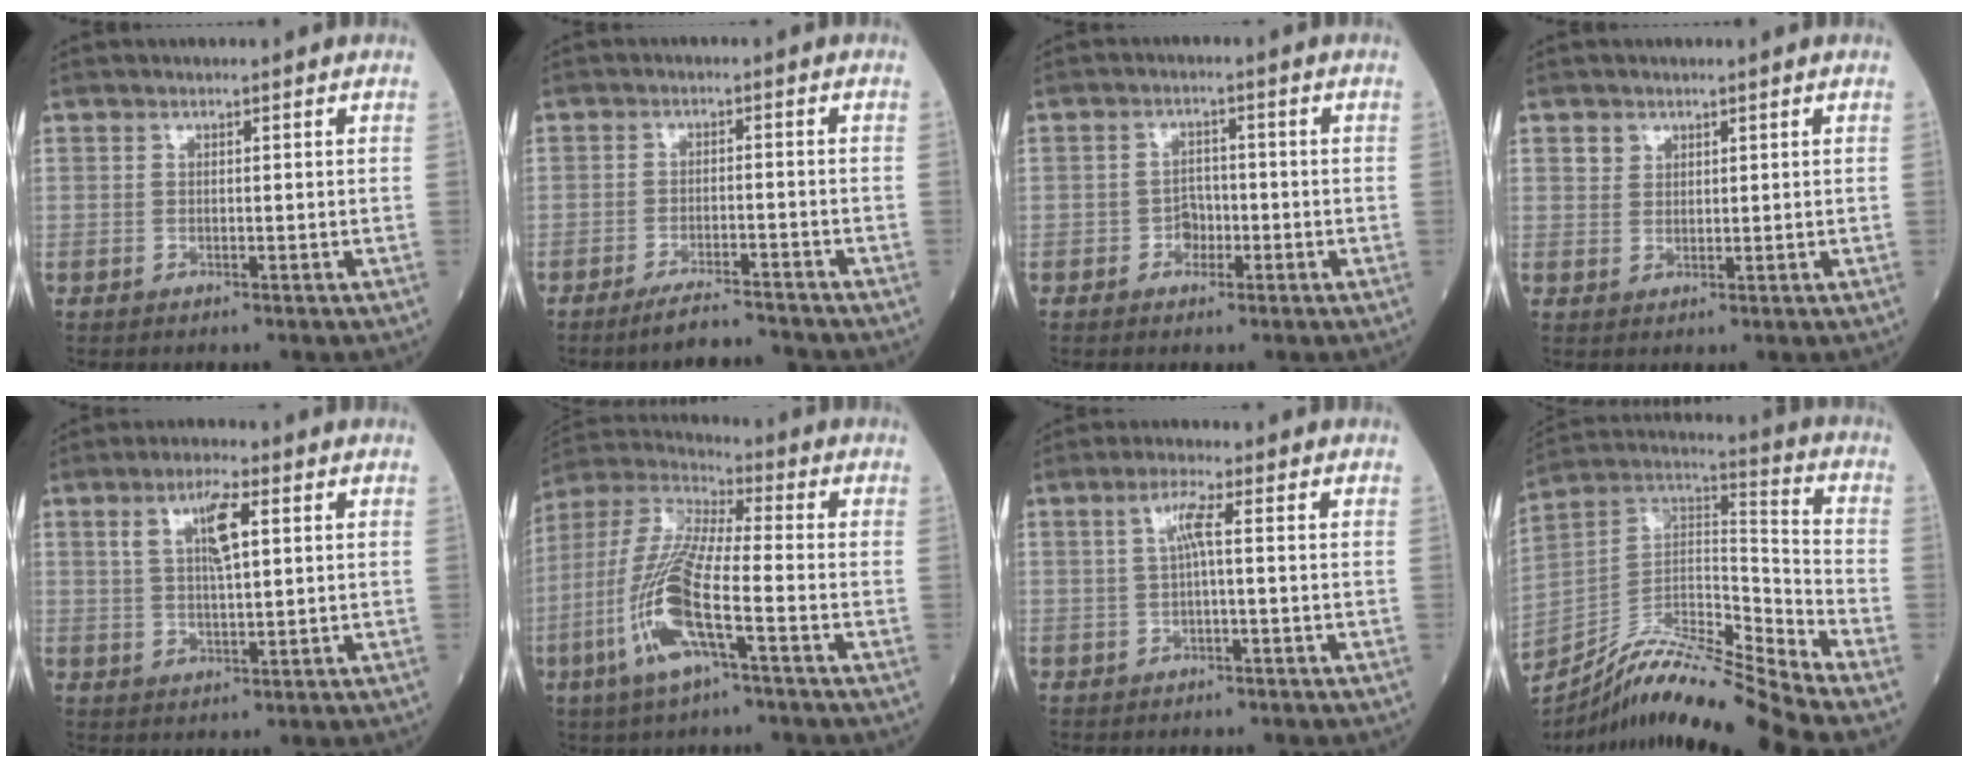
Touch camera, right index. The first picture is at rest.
{"total": 6.1, "force": [-5.8, 0.0, 1.9], "torque": [-0.030, -0.012, -0.098]}
{"total": 2.6, "force": [-1.1, 1.9, 1.4], "torque": [-0.015, 0.008, -0.020]}
{"total": 1.8, "force": [1.1, 1.4, 0.3], "torque": [0.003, 0.004, 0.017]}
{"total": 6.1, "force": [2.0, 1.2, 5.6], "torque": [-0.108, 0.007, 0.037]}
{"total": 13.9, "force": [-4.8, 2.0, 12.9], "torque": [-0.281, -0.005, -0.096]}
{"total": 3.0, "force": [0.3, 0.1, 3.0], "torque": [-0.061, 0.009, 0.007]}
{"total": 16.5, "force": [-15.2, -1.8, 6.1], "torque": [-0.102, 0.035, -0.275]}